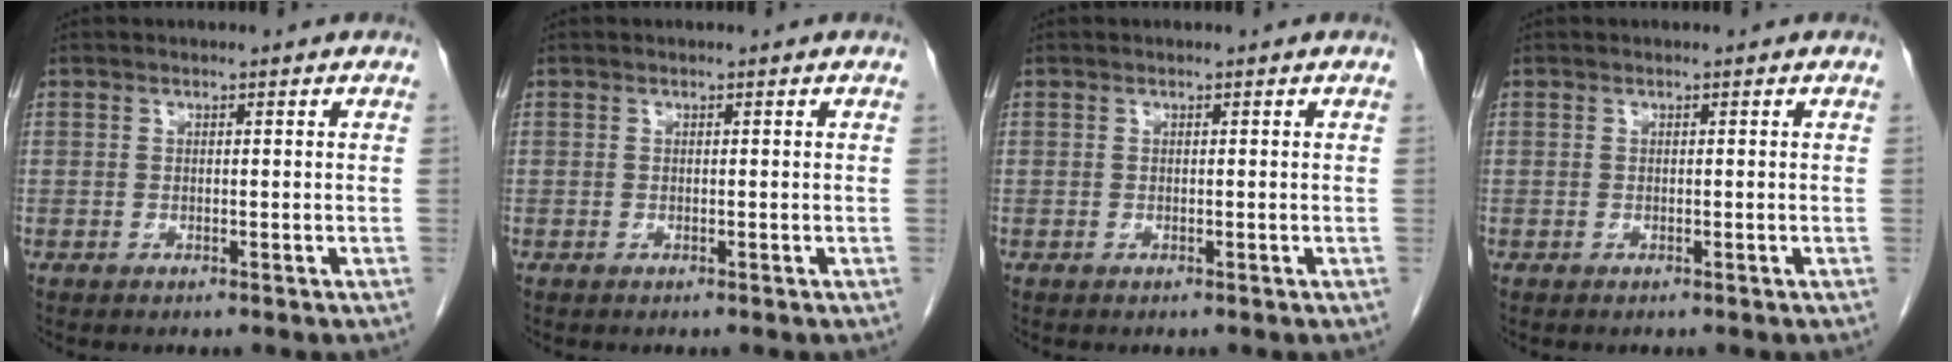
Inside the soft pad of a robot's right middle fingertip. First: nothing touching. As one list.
[{"total": 0.0}, {"total": 0.0}, {"total": 0.0}]